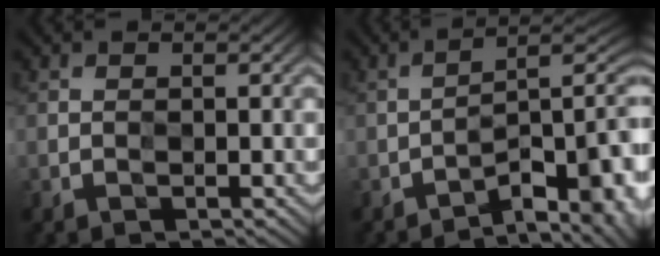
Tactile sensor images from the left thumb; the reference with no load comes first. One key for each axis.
{"total": 10.6, "fx": -5.3, "fy": 3.9, "fz": 8.3, "tx": -0.093, "ty": 0.013, "tz": -0.075}